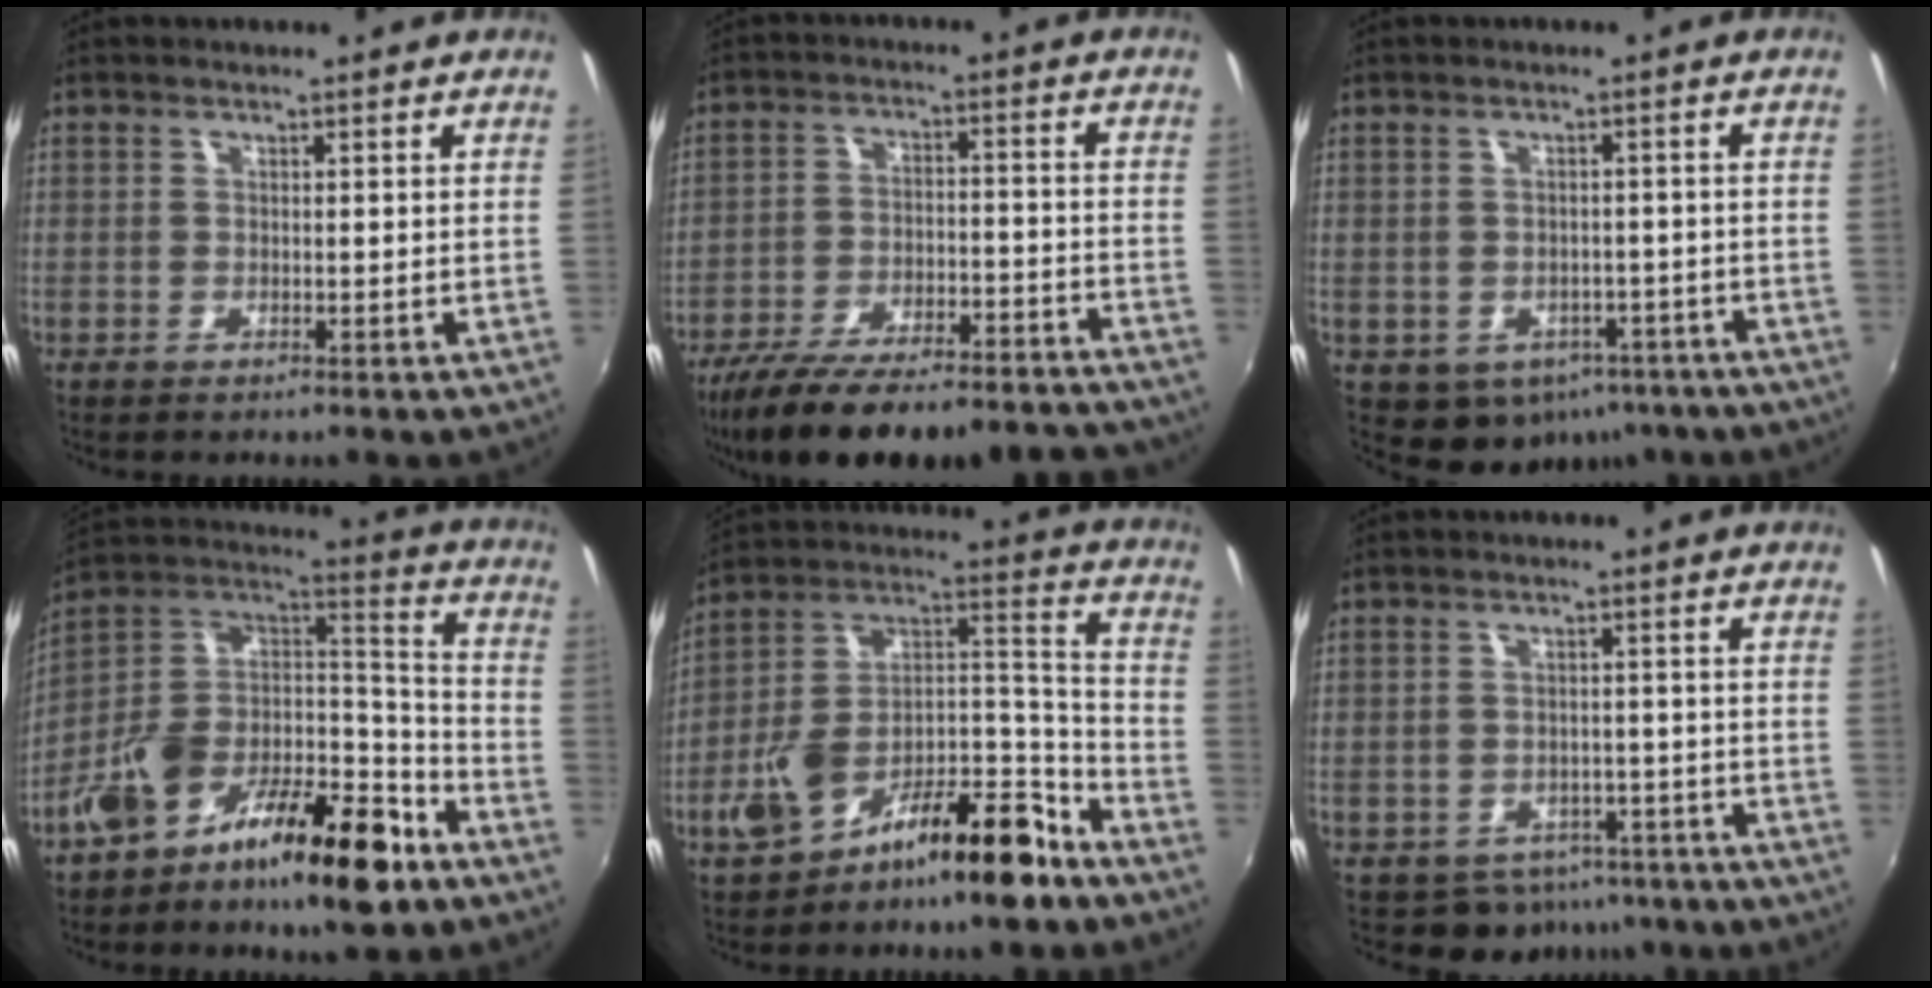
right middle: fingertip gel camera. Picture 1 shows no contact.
{"total": 25.3, "force": [-21.7, 6.1, 11.4], "torque": [-0.207, -0.026, -0.299]}
{"total": 9.1, "force": [-5.0, 6.7, 3.6], "torque": [-0.080, 0.001, -0.042]}
{"total": 20.3, "force": [-12.3, 8.3, 13.9], "torque": [-0.228, 0.023, -0.204]}
{"total": 17.1, "force": [-11.2, 6.0, 11.4], "torque": [-0.181, 0.036, -0.176]}
{"total": 7.5, "force": [-5.1, 5.1, 2.1], "torque": [-0.046, 0.008, -0.055]}